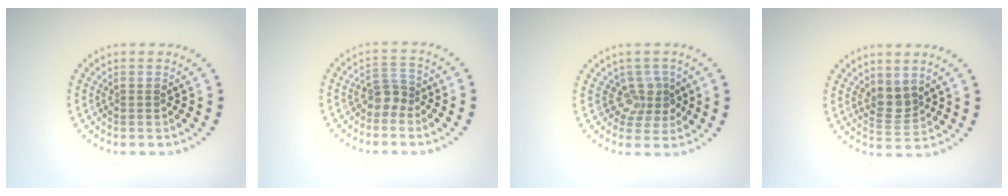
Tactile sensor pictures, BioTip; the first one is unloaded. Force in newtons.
{"total": 1.9, "press": 1.6, "slide": 1.1}
{"total": 2.4, "press": 2.0, "slide": 1.4}
{"total": 2.2, "press": 1.8, "slide": 1.2}